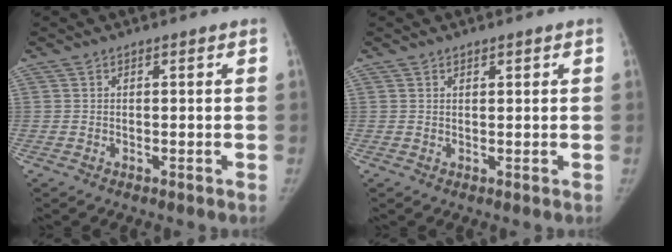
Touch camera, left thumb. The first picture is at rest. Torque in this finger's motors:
{"motor_torque": [-0.22, -0.10, 0.13, 0.29, -0.03]}